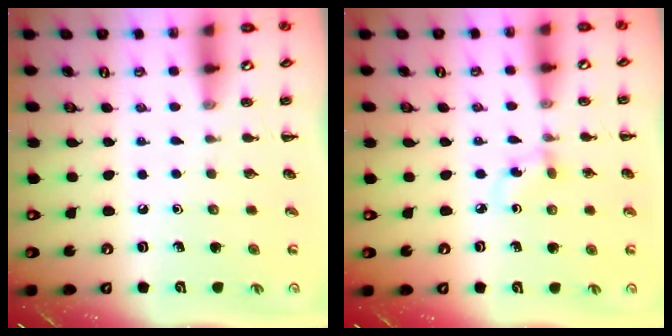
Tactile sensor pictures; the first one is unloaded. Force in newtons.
{"total": 3.3, "press": 3.1, "slide": 1.3}